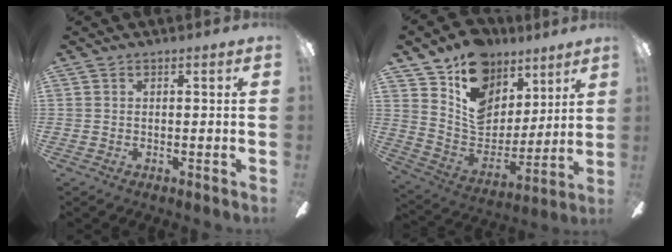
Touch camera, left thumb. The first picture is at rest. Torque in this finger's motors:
{"motor_torque": [0.17, 0.62, 0.07, -0.48, 0.05]}